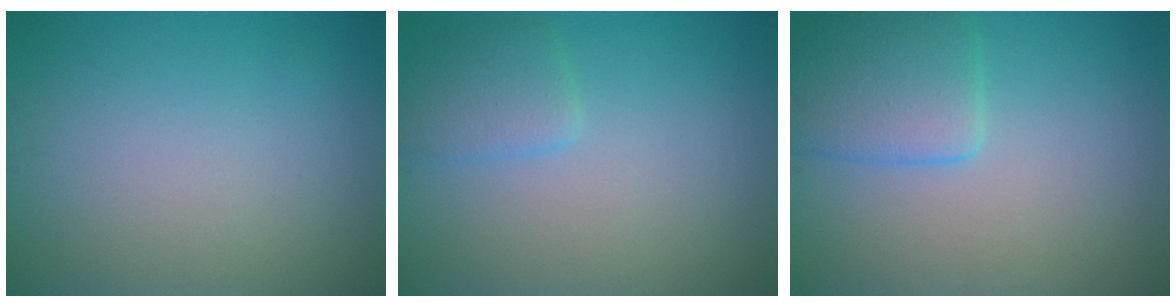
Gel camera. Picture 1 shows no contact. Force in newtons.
{"total": 2.1, "press": 2.1, "slide": 0.2}
{"total": 4.1, "press": 4.1, "slide": 0.2}